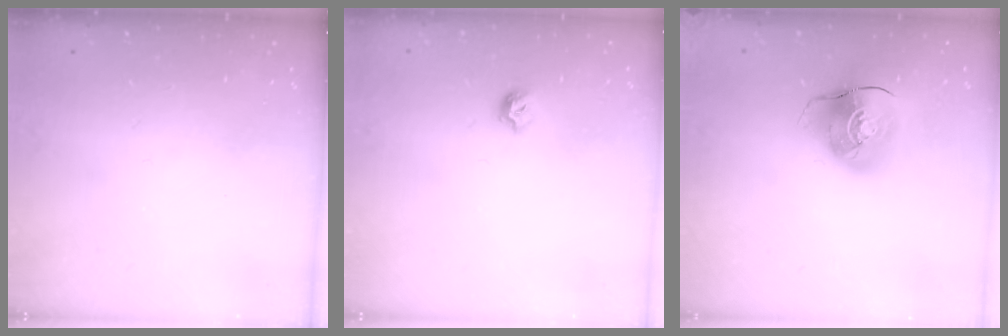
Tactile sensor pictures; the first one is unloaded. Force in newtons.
{"total": 5.3, "press": 5.3, "slide": 0.9}
{"total": 10.8, "press": 10.6, "slide": 1.6}